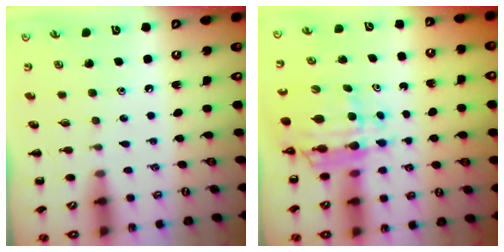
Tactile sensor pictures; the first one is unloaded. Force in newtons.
{"total": 9.1, "press": 8.4, "slide": 3.5}